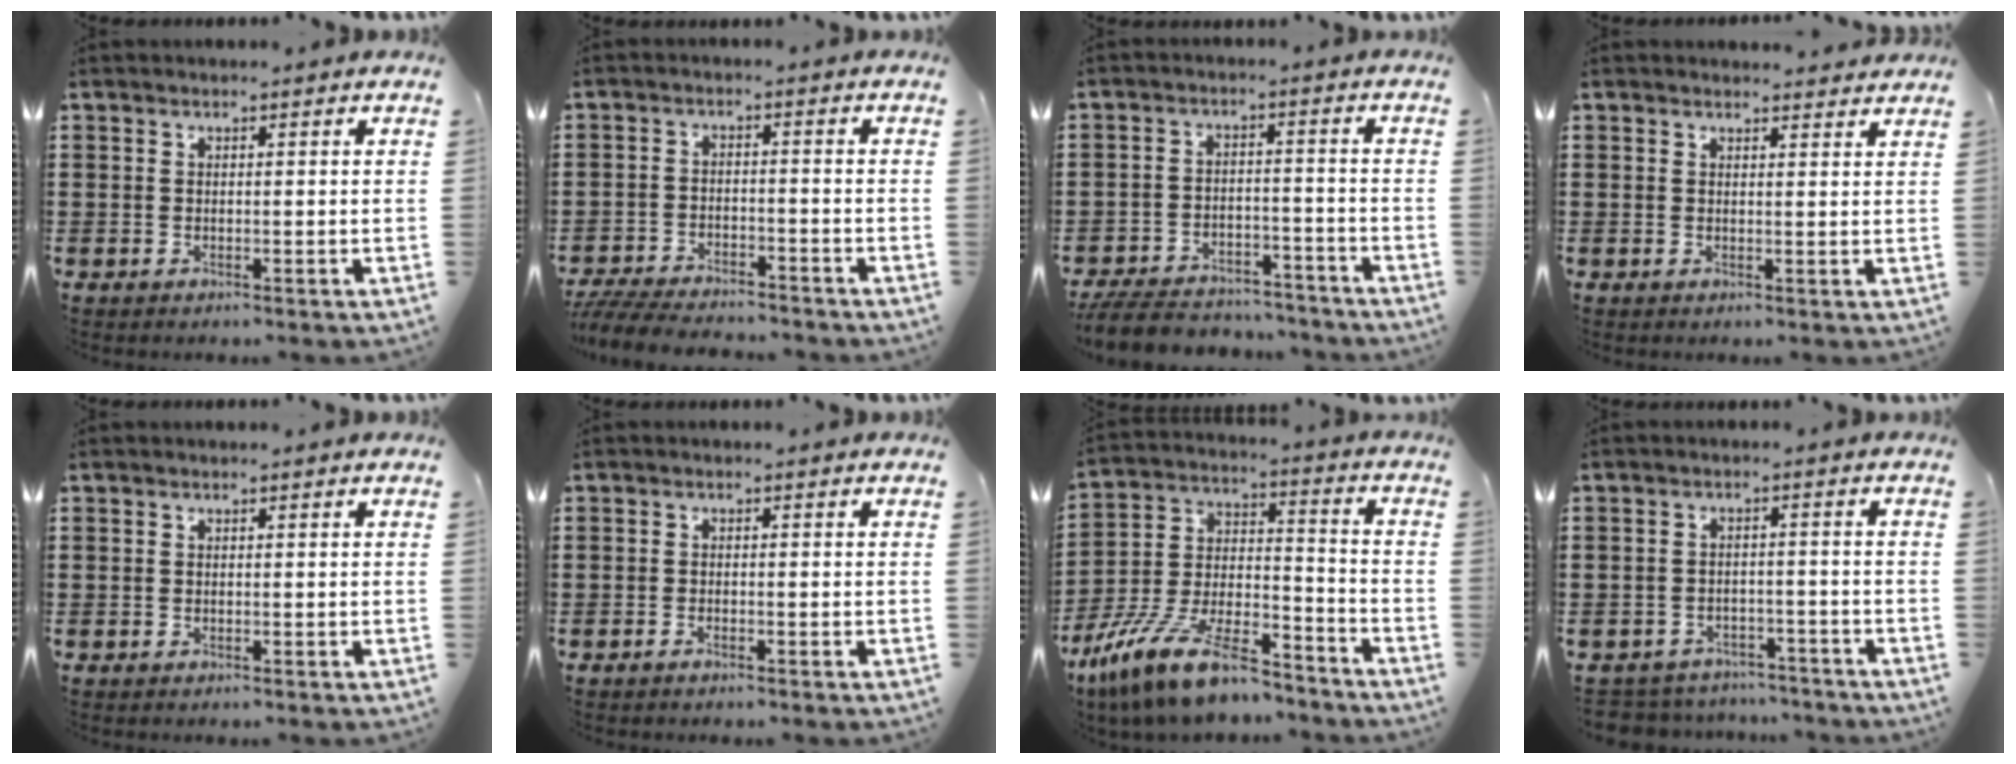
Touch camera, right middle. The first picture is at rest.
{"total": 5.5, "force": [-5.3, 0.7, 1.2], "torque": [-0.028, 0.002, -0.106]}
{"total": 6.5, "force": [-6.3, 1.1, 1.2], "torque": [-0.032, 0.009, -0.126]}
{"total": 1.6, "force": [1.6, 0.3, 0.0], "torque": [0.004, -0.001, 0.028]}
{"total": 0.0}
{"total": 0.8, "force": [-0.7, 0.1, 0.4], "torque": [-0.012, -0.006, -0.011]}
{"total": 13.9, "force": [-11.3, 2.8, 7.6], "torque": [-0.150, 0.034, -0.215]}
{"total": 3.3, "force": [-3.3, 0.5, -0.3], "torque": [-0.004, 0.001, -0.072]}